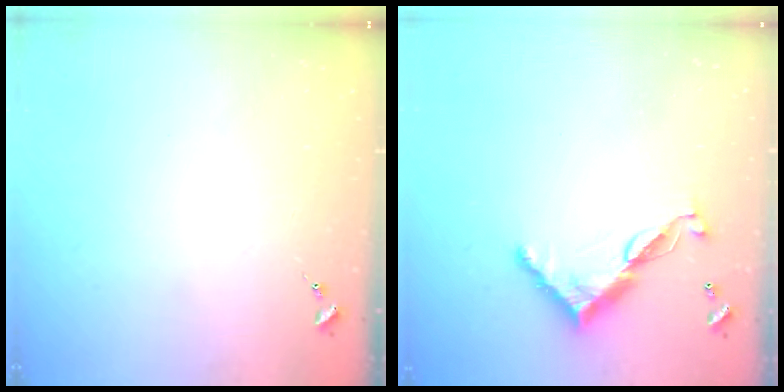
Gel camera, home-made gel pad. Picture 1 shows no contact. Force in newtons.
{"total": 11.0, "press": 11.0, "slide": 0.4}